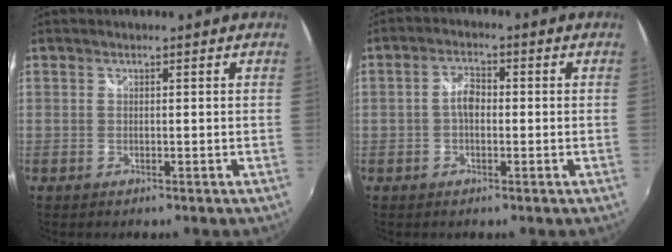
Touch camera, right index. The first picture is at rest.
{"total": 3.4, "force": [-0.5, 2.1, 2.6], "torque": [-0.050, 0.011, -0.010]}